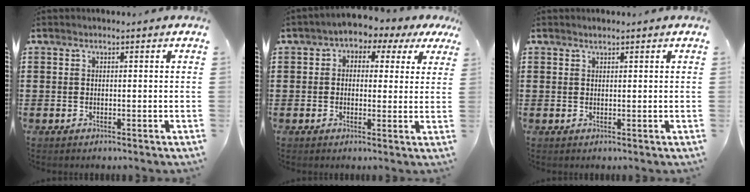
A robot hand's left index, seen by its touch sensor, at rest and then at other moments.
{"total": 2.1, "force": [0.3, 2.0, 0.8], "torque": [-0.029, 0.000, -0.006]}
{"total": 0.8, "force": [0.7, 0.2, 0.3], "torque": [-0.006, 0.000, 0.014]}